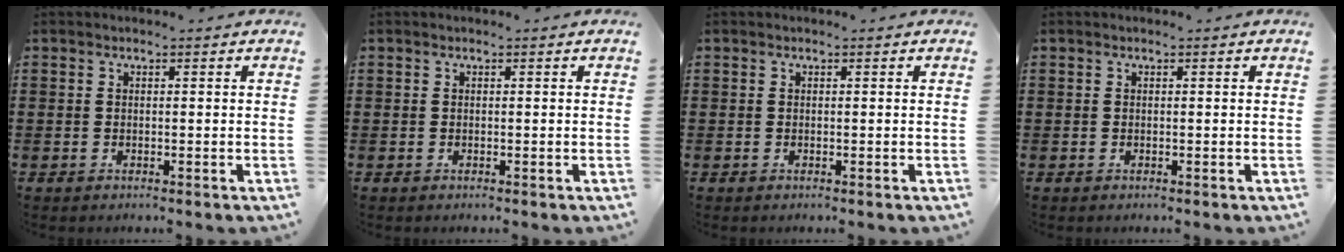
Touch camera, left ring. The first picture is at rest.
{"total": 0.0}
{"total": 0.0}
{"total": 0.0}